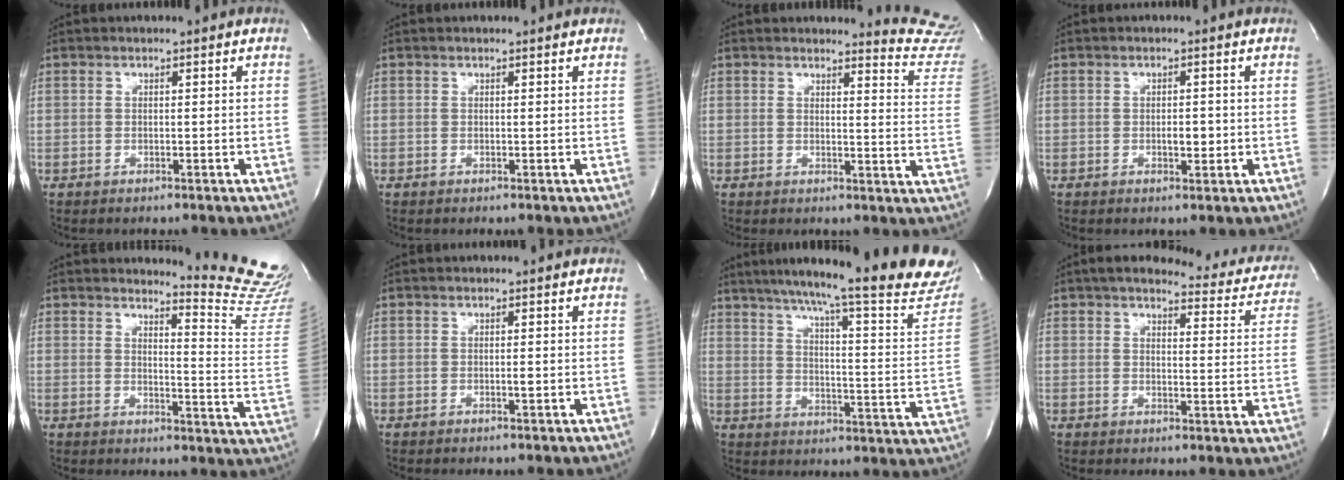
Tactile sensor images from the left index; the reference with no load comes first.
{"total": 1.0, "force": [1.0, 0.1, 0.1], "torque": [-0.009, 0.002, 0.008]}
{"total": 9.4, "force": [9.4, -0.5, -0.4], "torque": [0.014, -0.114, 0.073]}
{"total": 2.0, "force": [-0.3, 0.9, 1.7], "torque": [-0.027, 0.000, -0.002]}
{"total": 13.2, "force": [13.0, -1.7, 1.6], "torque": [-0.014, -0.151, 0.131]}
{"total": 0.6, "force": [0.0, 0.1, 0.6], "torque": [-0.013, -0.001, -0.003]}
{"total": 27.9, "force": [23.8, 1.0, 14.5], "torque": [-0.219, -0.065, 0.297]}
{"total": 17.2, "force": [15.0, 4.6, 6.9], "torque": [-0.064, -0.020, 0.155]}